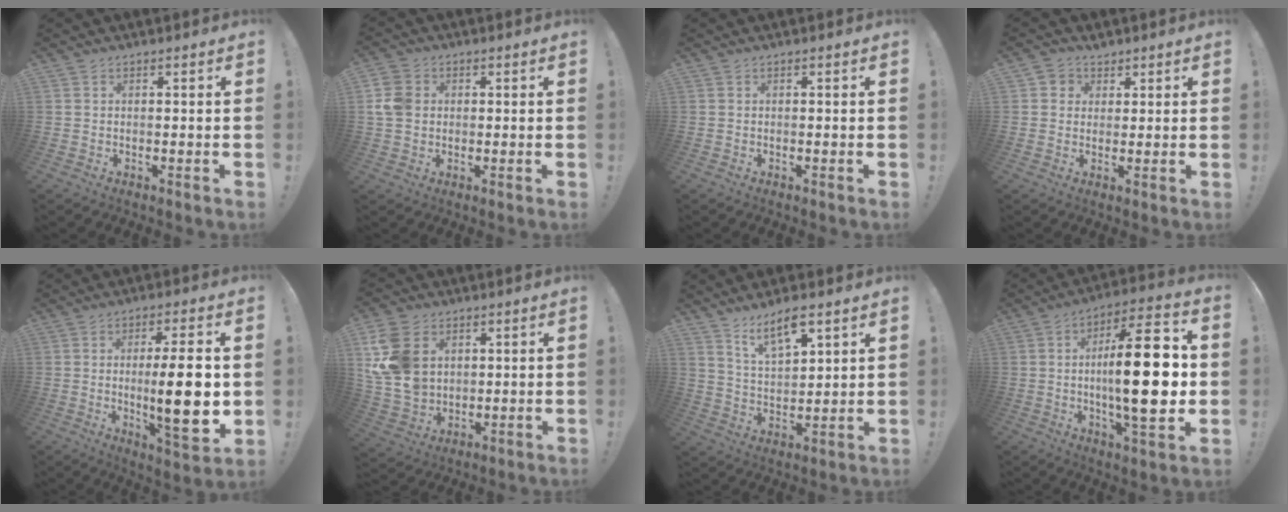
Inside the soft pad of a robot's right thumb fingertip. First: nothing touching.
{"total": 7.4, "force": [0.7, 6.2, 4.0], "torque": [-0.081, 0.007, 0.014]}
{"total": 0.0}
{"total": 4.1, "force": [2.0, 3.5, 0.4], "torque": [-0.005, -0.004, 0.037]}
{"total": 15.7, "force": [0.0, 2.7, 15.4], "torque": [-0.249, -0.017, -0.006]}
{"total": 16.2, "force": [4.9, 12.2, 9.5], "torque": [-0.192, -0.021, 0.096]}
{"total": 9.3, "force": [7.0, 2.9, 5.4], "torque": [-0.090, -0.042, 0.125]}
{"total": 23.2, "force": [-0.3, 7.1, 22.1], "torque": [-0.354, -0.003, -0.012]}